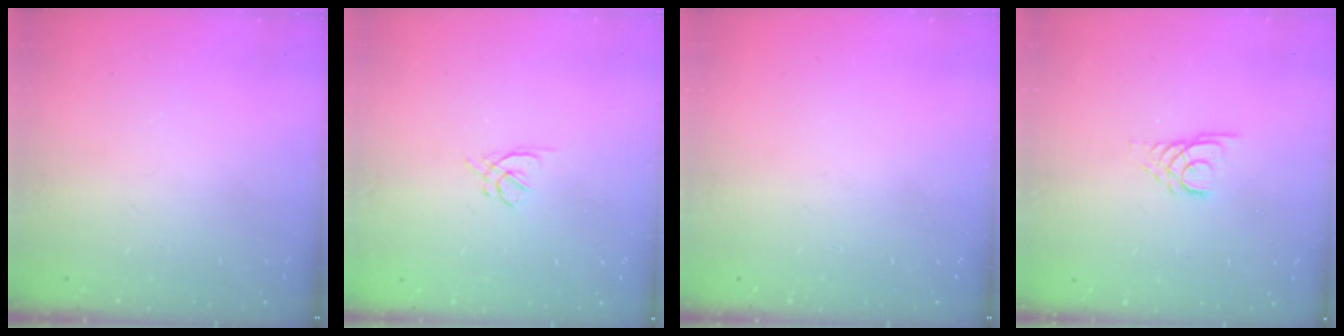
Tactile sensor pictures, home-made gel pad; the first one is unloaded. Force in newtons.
{"total": 2.8, "press": 2.8, "slide": 0.7}
{"total": 0.0}
{"total": 3.0, "press": 2.9, "slide": 0.3}